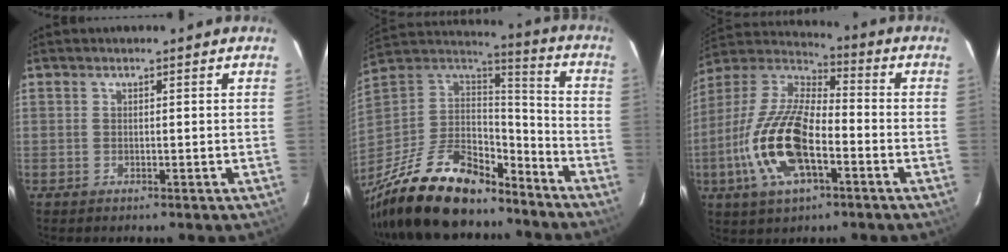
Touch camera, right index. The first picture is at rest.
{"total": 28.6, "force": [-21.4, 11.4, 15.3], "torque": [-0.322, -0.016, -0.352]}
{"total": 18.4, "force": [-6.0, 7.6, 15.6], "torque": [-0.331, -0.007, -0.119]}